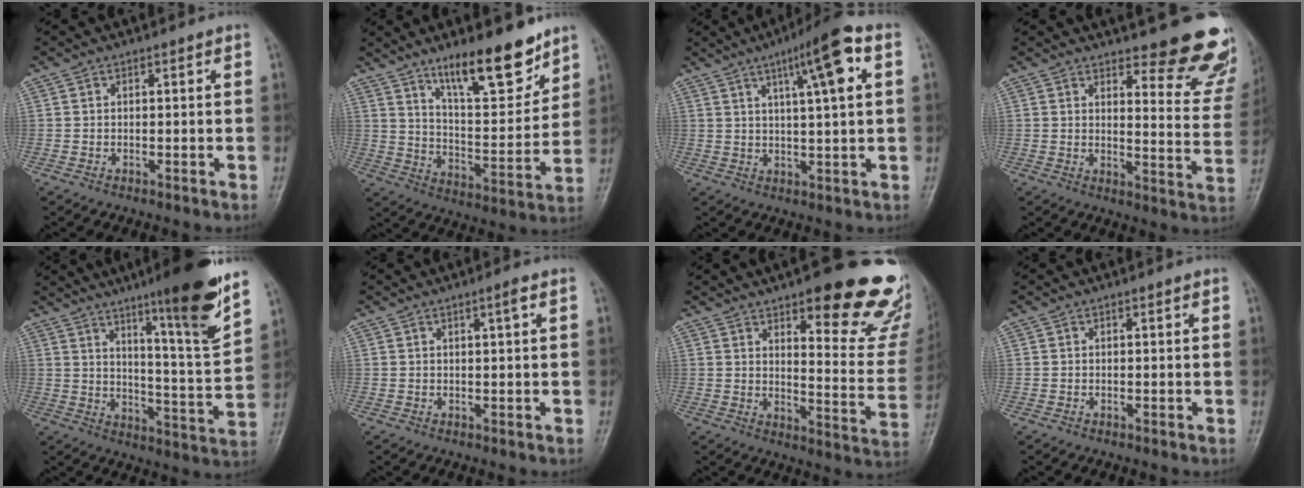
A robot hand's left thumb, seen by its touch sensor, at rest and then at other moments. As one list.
[{"total": 16.1, "force": [11.3, 4.8, 10.4], "torque": [-0.126, -0.079, 0.193]}, {"total": 11.4, "force": [4.3, 1.7, 10.4], "torque": [-0.161, 0.006, 0.064]}, {"total": 16.7, "force": [13.4, 4.9, 8.5], "torque": [-0.049, -0.109, 0.146]}, {"total": 17.1, "force": [10.9, 1.3, 13.1], "torque": [-0.175, -0.067, 0.168]}, {"total": 1.7, "force": [0.7, 0.1, 1.5], "torque": [-0.025, -0.001, 0.013]}, {"total": 24.2, "force": [15.0, 7.3, 17.5], "torque": [-0.176, -0.083, 0.192]}, {"total": 0.0}]